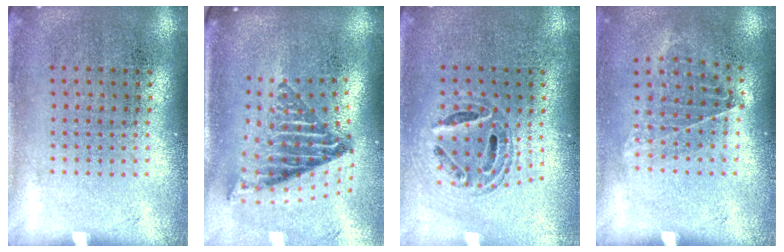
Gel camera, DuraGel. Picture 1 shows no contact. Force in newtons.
{"total": 2.0, "press": 1.5, "slide": 1.4}
{"total": 0.6, "press": 0.6, "slide": 0.2}
{"total": 0.9, "press": 0.8, "slide": 0.5}